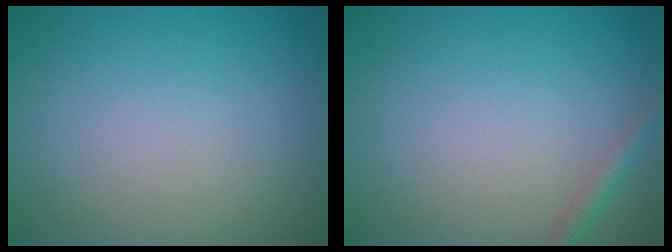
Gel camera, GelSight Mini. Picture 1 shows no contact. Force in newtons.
{"total": 1.4, "press": 1.4, "slide": 0.1}